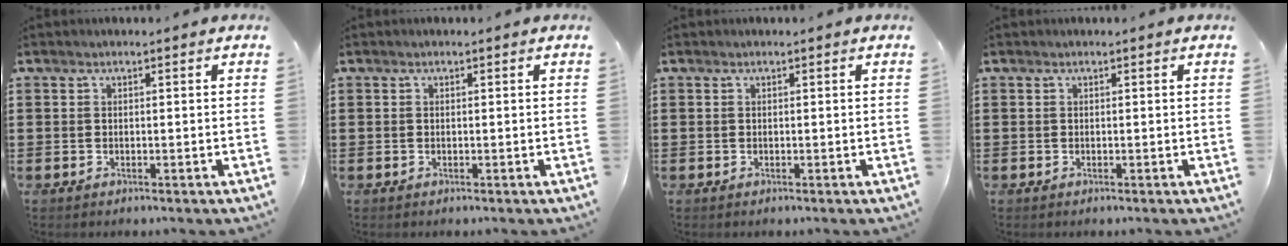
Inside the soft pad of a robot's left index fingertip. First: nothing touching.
{"total": 0.0}
{"total": 0.0}
{"total": 0.0}